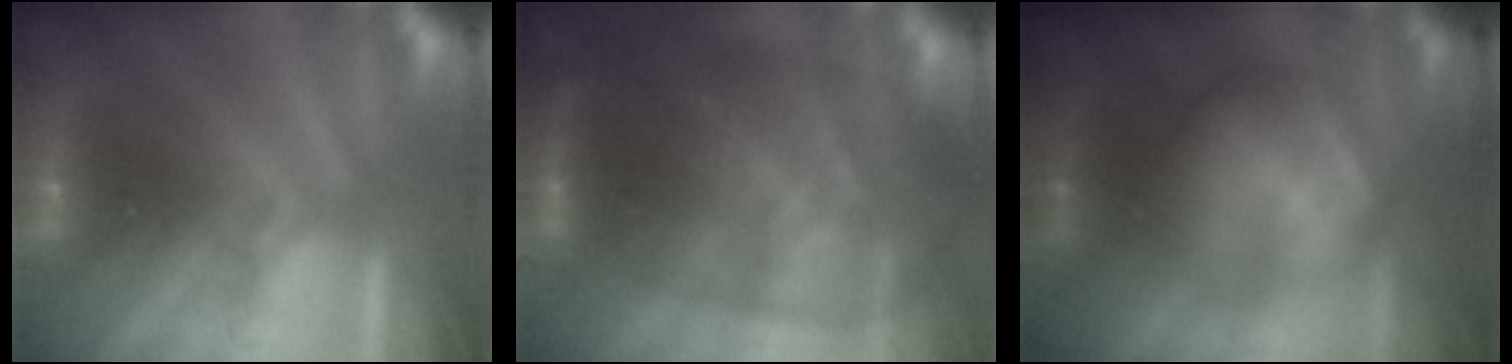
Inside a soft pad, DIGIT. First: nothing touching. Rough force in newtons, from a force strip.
{"total": 7.7}
{"total": 7.6}